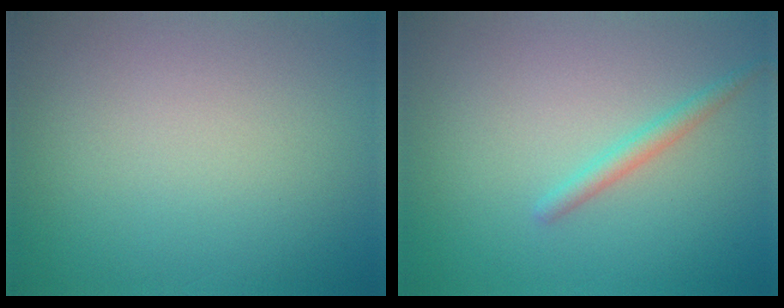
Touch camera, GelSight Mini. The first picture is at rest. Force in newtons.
{"total": 1.5, "press": 1.5, "slide": 0.0}